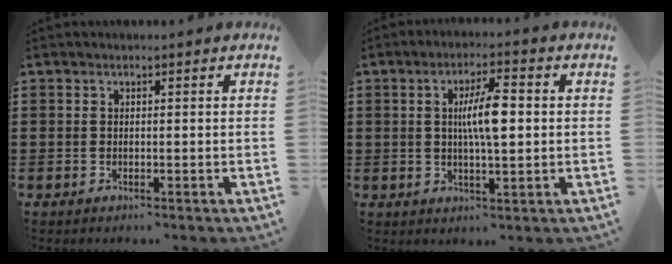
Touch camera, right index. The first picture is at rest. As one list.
[{"total": 6.9, "force": [0.8, 1.7, 6.6], "torque": [-0.123, 0.008, 0.009]}]